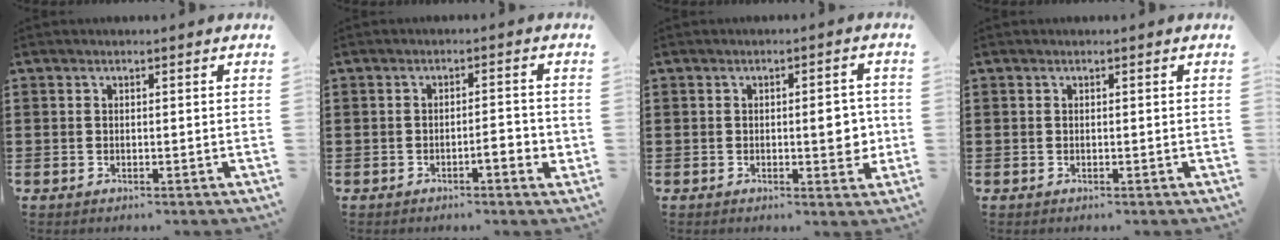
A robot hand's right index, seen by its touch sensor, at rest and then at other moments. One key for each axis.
{"total": 3.2, "fx": -1.3, "fy": 0.5, "fz": 2.9, "tx": -0.048, "ty": 0.002, "tz": -0.024}
{"total": 4.8, "fx": -0.1, "fy": 1.4, "fz": 4.6, "tx": -0.049, "ty": -0.014, "tz": -0.007}
{"total": 0.0}